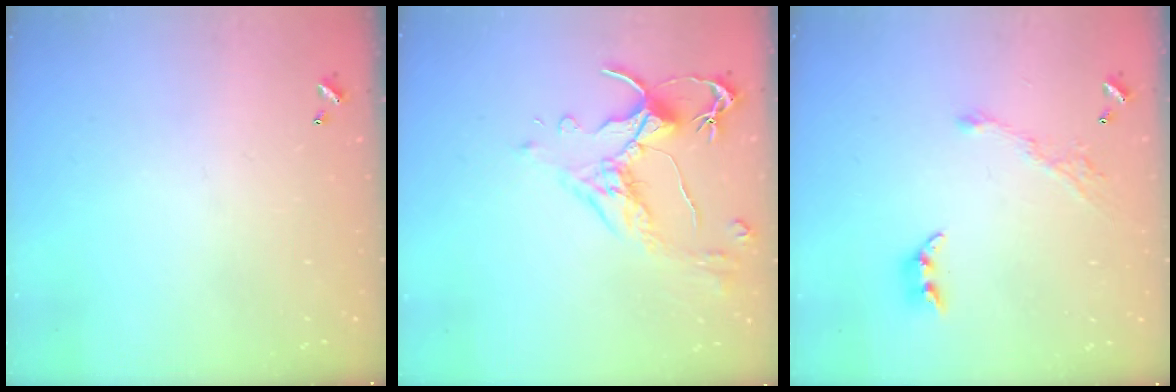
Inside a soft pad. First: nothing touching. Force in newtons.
{"total": 2.5, "press": 2.1, "slide": 1.4}
{"total": 6.9, "press": 6.9, "slide": 0.7}